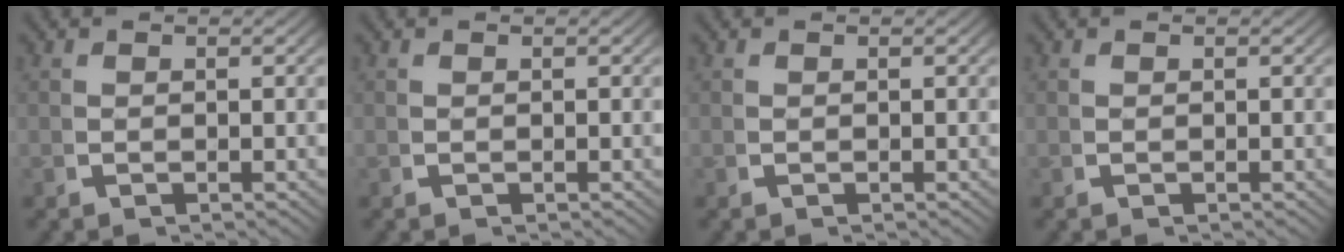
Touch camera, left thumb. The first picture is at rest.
{"total": 0.0}
{"total": 0.0}
{"total": 0.0}